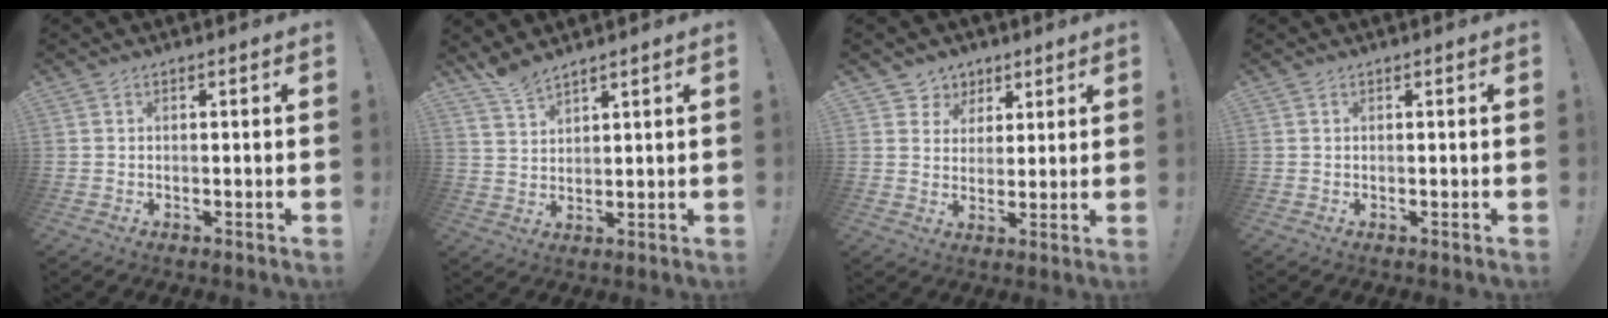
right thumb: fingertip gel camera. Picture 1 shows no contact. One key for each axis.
{"total": 5.2, "fx": 4.8, "fy": 0.9, "fz": 1.8, "tx": -0.036, "ty": -0.033, "tz": 0.091}
{"total": 6.2, "fx": 3.4, "fy": 5.2, "fz": 0.3, "tx": 0.001, "ty": -0.031, "tz": 0.067}
{"total": 0.0}